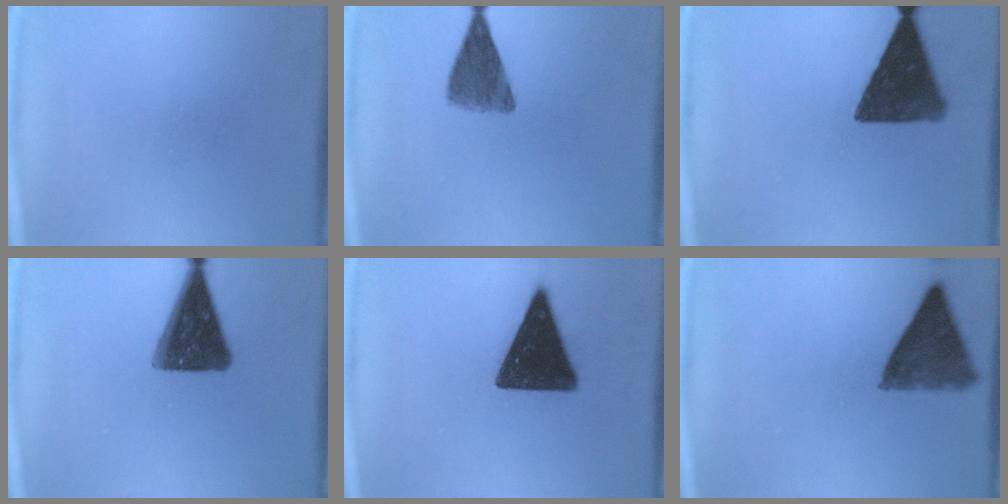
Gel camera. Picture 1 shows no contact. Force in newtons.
{"total": 6.4}
{"total": 13.2}
{"total": 13.8}
{"total": 16.1}
{"total": 9.7}